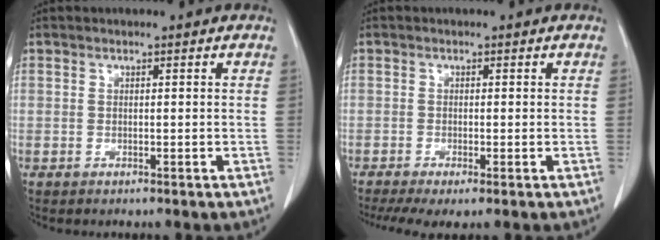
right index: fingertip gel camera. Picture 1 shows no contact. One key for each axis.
{"total": 5.8, "fx": -3.9, "fy": 1.2, "fz": 4.1, "tx": -0.068, "ty": -0.015, "tz": -0.066}